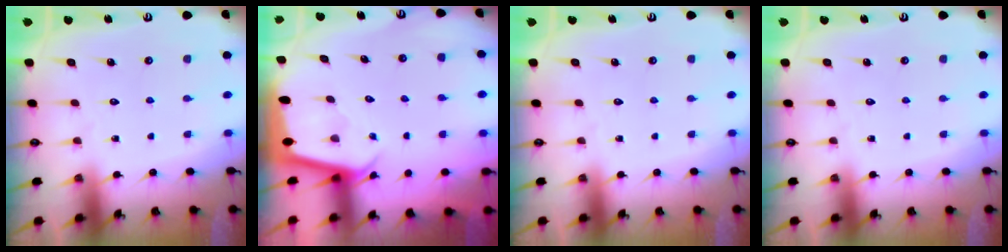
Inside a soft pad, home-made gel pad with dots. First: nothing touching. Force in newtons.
{"total": 2.0, "press": 2.0, "slide": 0.1}
{"total": 0.0}
{"total": 0.0}